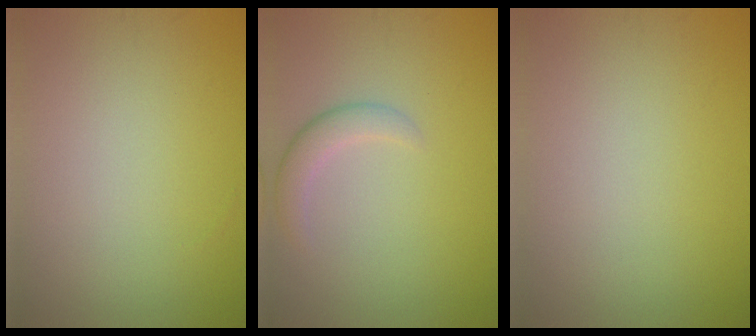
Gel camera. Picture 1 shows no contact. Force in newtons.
{"total": 2.1, "press": 2.1, "slide": 0.1}
{"total": 0.0}